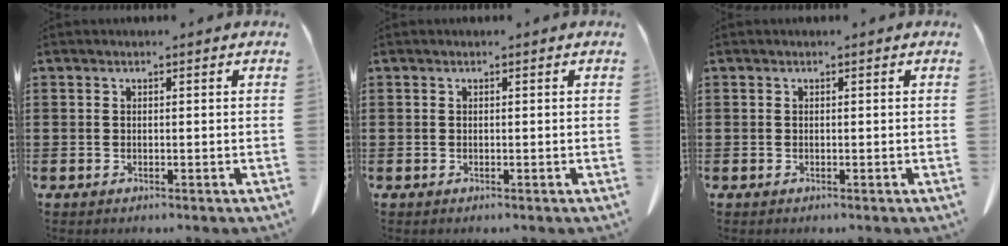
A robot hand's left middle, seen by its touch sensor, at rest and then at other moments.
{"total": 0.0}
{"total": 0.0}